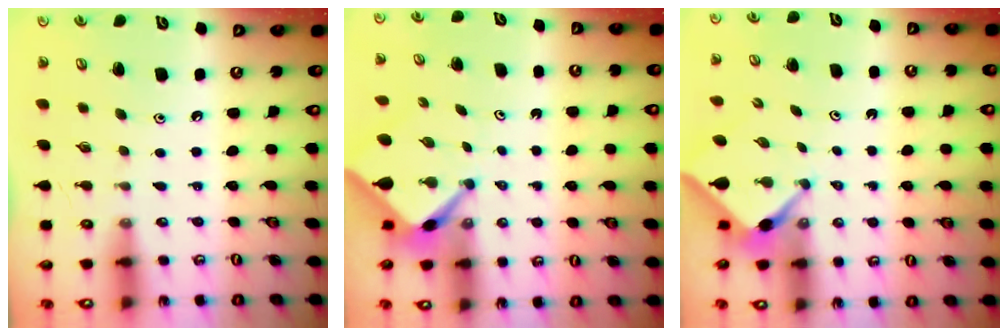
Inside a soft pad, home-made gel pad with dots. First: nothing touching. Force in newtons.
{"total": 3.5, "press": 3.5, "slide": 0.2}
{"total": 3.2, "press": 3.2, "slide": 0.3}